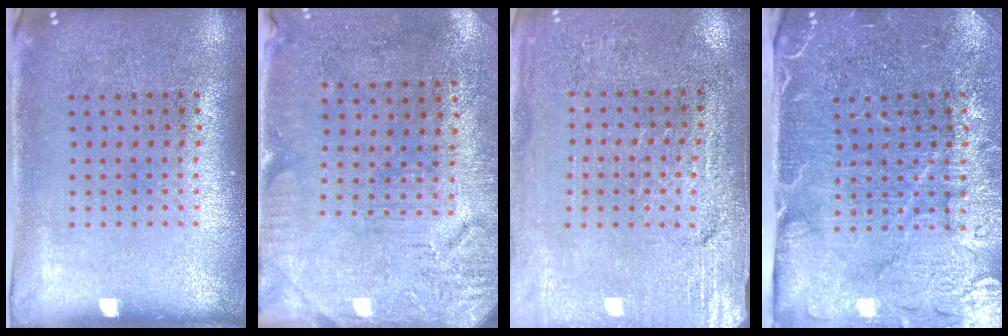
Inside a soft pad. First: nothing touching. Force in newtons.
{"total": 3.2, "press": 2.6, "slide": 1.8}
{"total": 3.2, "press": 3.1, "slide": 0.7}
{"total": 4.5, "press": 3.9, "slide": 2.2}